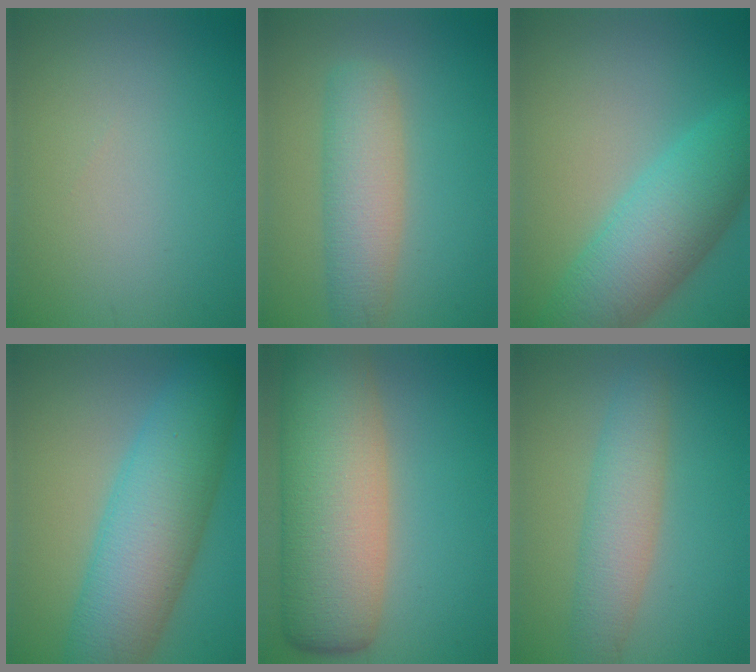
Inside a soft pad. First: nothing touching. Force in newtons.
{"total": 5.2, "press": 5.2, "slide": 0.2}
{"total": 8.1, "press": 8.0, "slide": 0.4}
{"total": 10.1, "press": 10.1, "slide": 0.1}
{"total": 12.8, "press": 12.8, "slide": 0.9}
{"total": 4.3, "press": 4.3, "slide": 0.2}